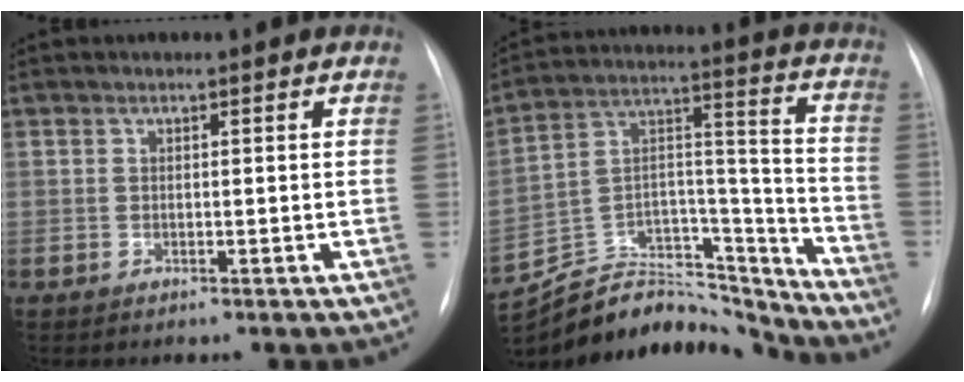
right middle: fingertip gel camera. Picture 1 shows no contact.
{"total": 23.1, "force": [-21.7, 6.4, 4.7], "torque": [-0.128, 0.041, -0.348]}